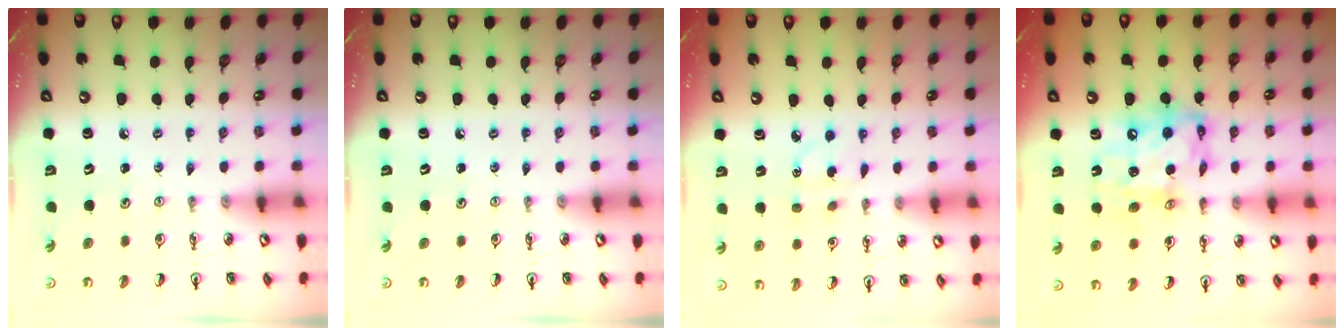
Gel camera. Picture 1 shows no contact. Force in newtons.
{"total": 0.0}
{"total": 3.1, "press": 2.9, "slide": 0.9}
{"total": 13.4, "press": 13.3, "slide": 1.4}